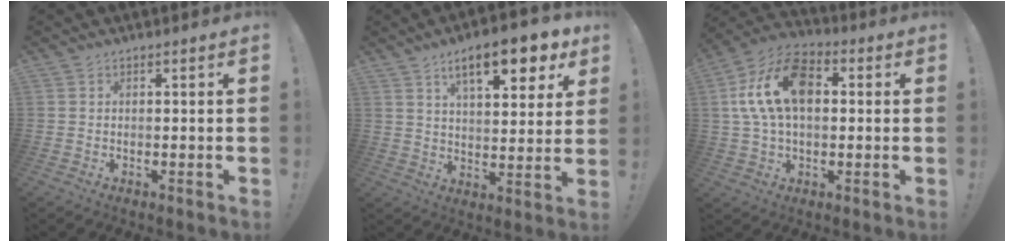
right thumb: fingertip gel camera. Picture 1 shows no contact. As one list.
[{"total": 14.7, "force": [8.1, 4.7, 11.3], "torque": [-0.172, -0.035, 0.127]}, {"total": 17.5, "force": [3.1, 10.9, 13.3], "torque": [-0.251, 0.008, 0.054]}]